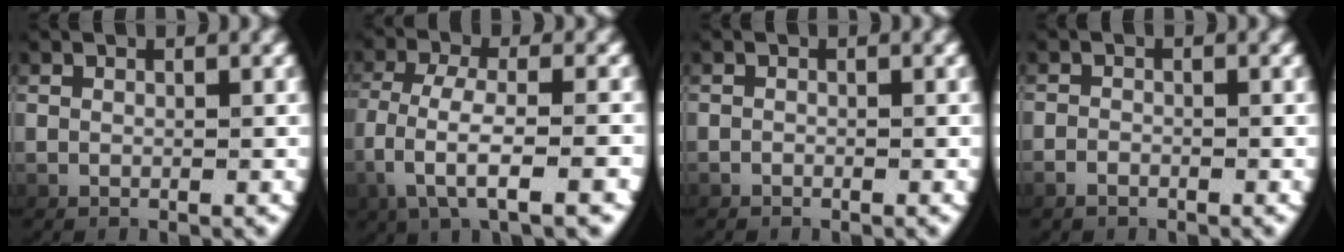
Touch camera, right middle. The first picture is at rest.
{"total": 5.2, "force": [-1.3, 1.9, 4.6], "torque": [-0.116, -0.018, -0.010]}
{"total": 0.6, "force": [-0.4, -0.4, -0.2], "torque": [-0.001, -0.005, -0.004]}
{"total": 1.0, "force": [-1.0, 0.3, 0.1], "torque": [-0.009, -0.004, -0.016]}